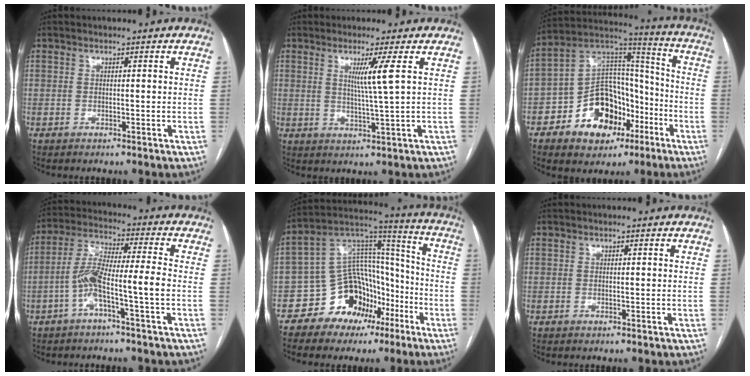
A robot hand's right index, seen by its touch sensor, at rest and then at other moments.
{"total": 4.6, "force": [1.5, -1.3, 4.1], "torque": [-0.079, -0.012, 0.030]}
{"total": 17.4, "force": [-7.8, 11.0, 11.1], "torque": [-0.188, 0.038, -0.122]}
{"total": 8.7, "force": [-3.0, -0.2, 8.2], "torque": [-0.164, 0.025, -0.060]}
{"total": 13.8, "force": [-7.2, 9.8, 6.6], "torque": [-0.112, 0.056, -0.118]}
{"total": 0.0}